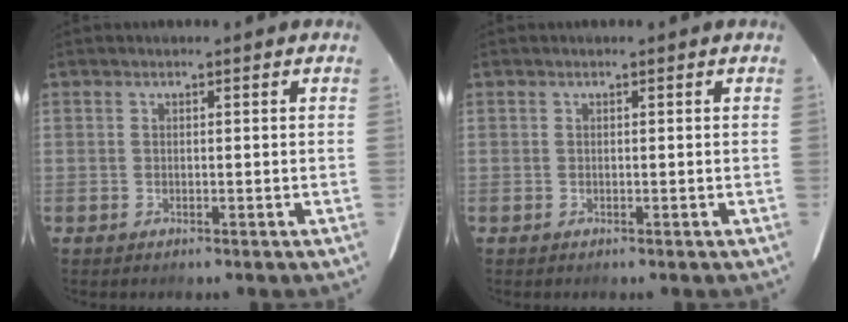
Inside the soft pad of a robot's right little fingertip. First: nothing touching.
{"total": 0.0}